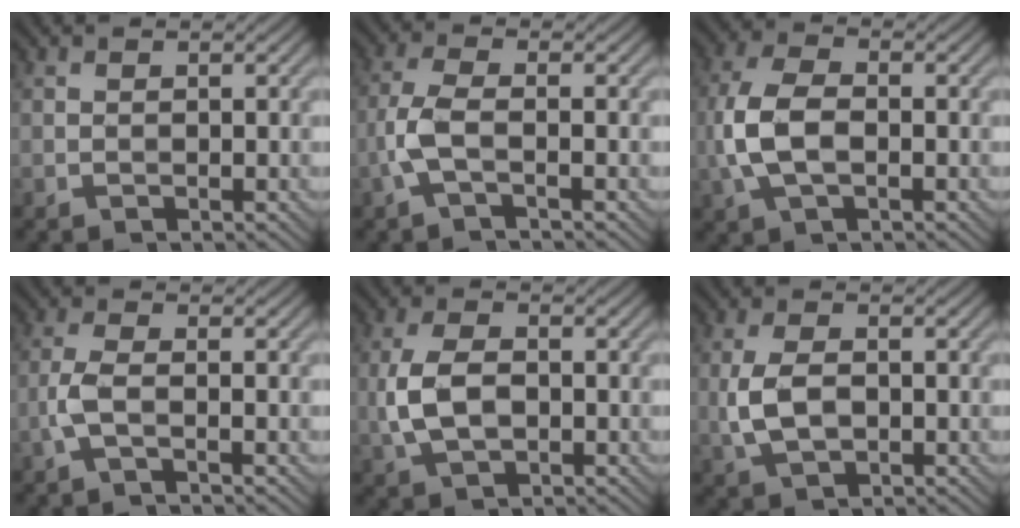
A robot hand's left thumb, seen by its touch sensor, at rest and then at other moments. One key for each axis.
{"total": 4.1, "fx": -1.4, "fy": 1.3, "fz": 3.6, "tx": -0.089, "ty": 0.005, "tz": -0.039}
{"total": 7.0, "fx": -1.1, "fy": 3.8, "fz": 5.8, "tx": -0.146, "ty": 0.004, "tz": -0.026}
{"total": 3.1, "fx": -1.0, "fy": 0.9, "fz": 2.8, "tx": -0.071, "ty": 0.004, "tz": -0.029}
{"total": 6.1, "fx": -0.7, "fy": 3.6, "fz": 4.9, "tx": -0.121, "ty": -0.003, "tz": -0.013}
{"total": 5.1, "fx": -0.6, "fy": 2.9, "fz": 4.1, "tx": -0.100, "ty": -0.005, "tz": -0.010}